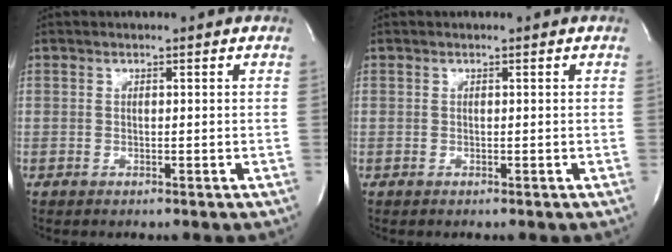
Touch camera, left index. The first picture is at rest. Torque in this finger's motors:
{"motor_torque": [-0.13, 0.15, 0.00, 0.00]}